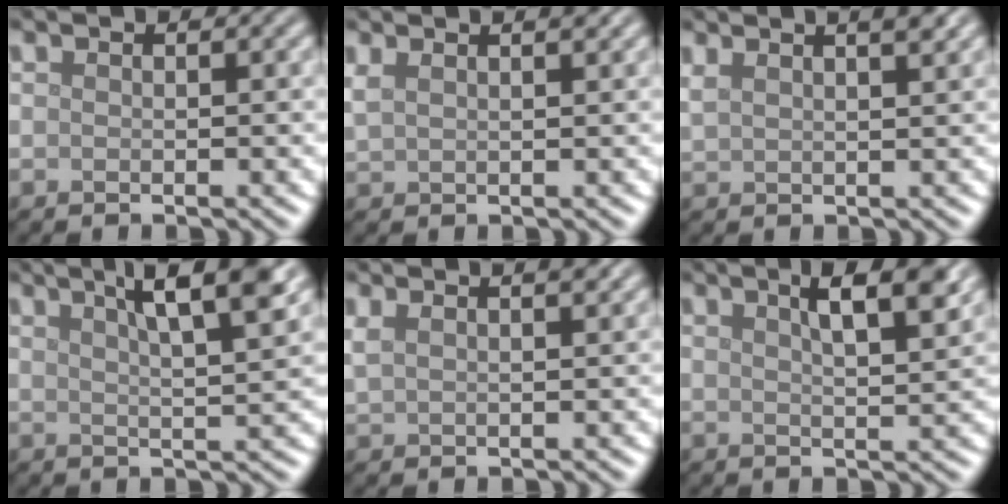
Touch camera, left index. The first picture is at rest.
{"total": 3.6, "force": [2.3, 1.5, 2.4], "torque": [-0.033, 0.018, 0.020]}
{"total": 5.4, "force": [3.4, 2.2, 3.6], "torque": [-0.036, 0.034, 0.028]}
{"total": 6.5, "force": [3.6, 1.4, 5.2], "torque": [-0.058, 0.018, 0.046]}
{"total": 4.2, "force": [2.6, 1.8, 2.8], "torque": [-0.035, 0.025, 0.020]}
{"total": 5.4, "force": [2.9, 1.5, 4.4], "torque": [-0.046, 0.018, 0.031]}